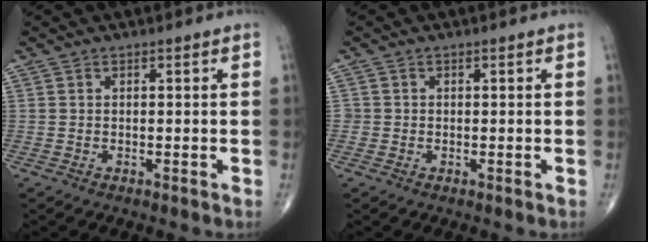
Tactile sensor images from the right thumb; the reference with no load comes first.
{"total": 0.9, "force": [-0.2, 0.9, 0.0], "torque": [0.005, 0.006, -0.006]}